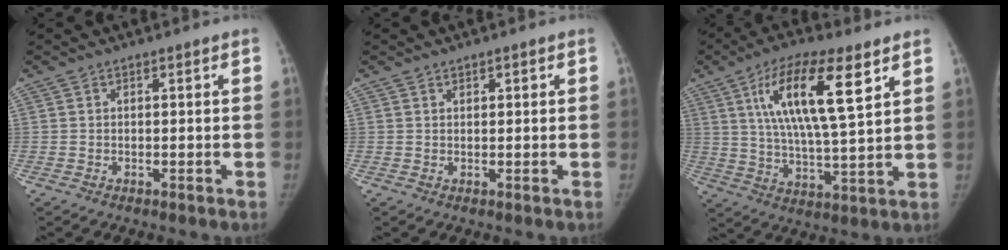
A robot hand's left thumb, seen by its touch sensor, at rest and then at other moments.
{"total": 0.9, "force": [0.6, 0.4, 0.6], "torque": [-0.003, -0.001, 0.008]}
{"total": 16.8, "force": [7.1, 4.5, 14.6], "torque": [-0.257, -0.024, 0.124]}